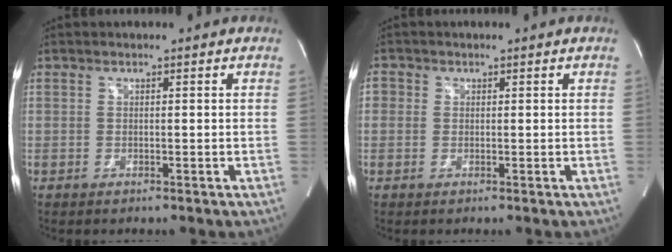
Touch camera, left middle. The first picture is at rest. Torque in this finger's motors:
{"motor_torque": [0.29, -0.18, -0.14, 0.00]}